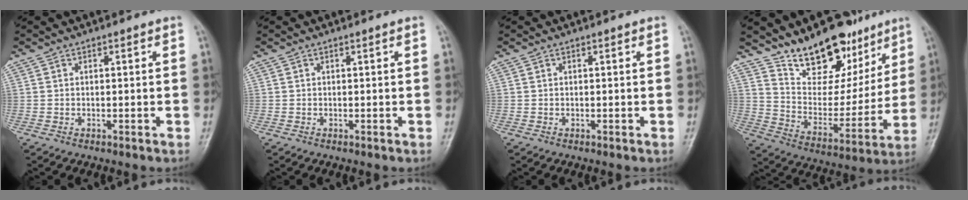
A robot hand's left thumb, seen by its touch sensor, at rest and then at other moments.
{"total": 0.0}
{"total": 0.0}
{"total": 18.1, "force": [13.3, 8.9, 8.5], "torque": [-0.071, -0.082, 0.224]}